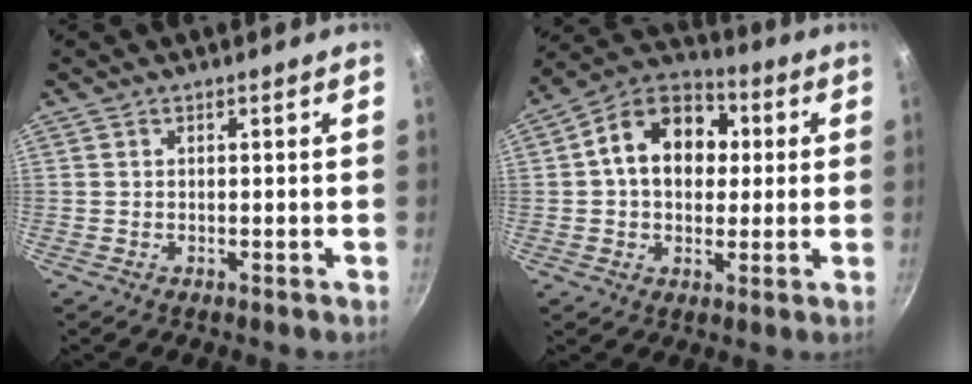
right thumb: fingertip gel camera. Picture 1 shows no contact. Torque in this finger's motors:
{"motor_torque": [0.50, 3.00, 0.69, -0.48, 0.11]}